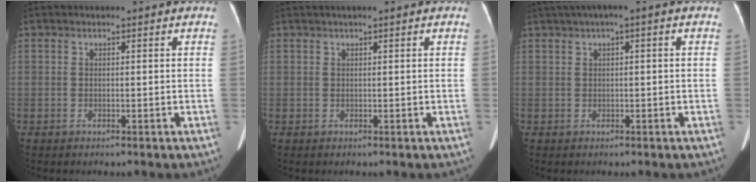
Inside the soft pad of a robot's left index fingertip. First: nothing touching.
{"total": 1.4, "force": [0.9, -0.2, 1.0], "torque": [-0.018, 0.019, 0.019]}
{"total": 3.9, "force": [1.5, 0.5, 3.6], "torque": [-0.070, 0.026, 0.027]}